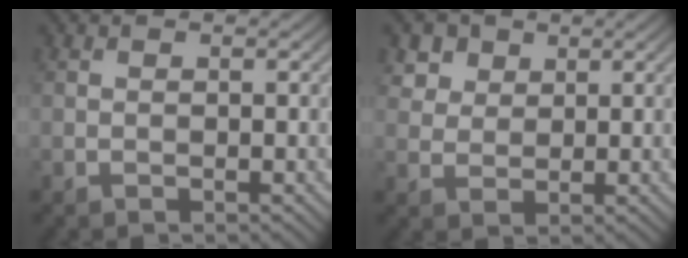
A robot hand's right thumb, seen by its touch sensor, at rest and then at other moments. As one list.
[{"total": 4.1, "force": [2.6, 2.8, 1.4], "torque": [-0.042, -0.012, 0.062]}]